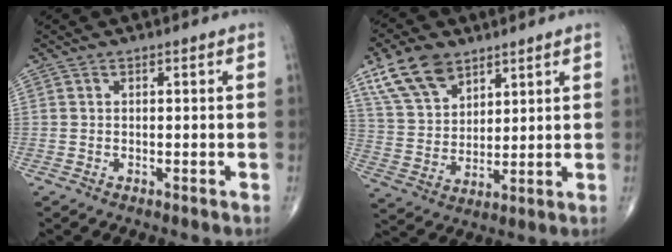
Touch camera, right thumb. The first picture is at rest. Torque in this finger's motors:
{"motor_torque": [-0.36, 0.79, 0.88, 0.73, 0.09]}